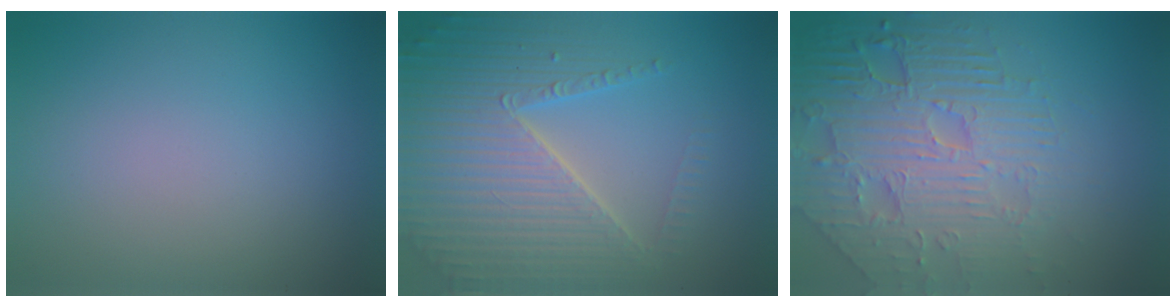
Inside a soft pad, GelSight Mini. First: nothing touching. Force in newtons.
{"total": 7.1, "press": 6.9, "slide": 1.7}
{"total": 8.8, "press": 6.3, "slide": 6.2}